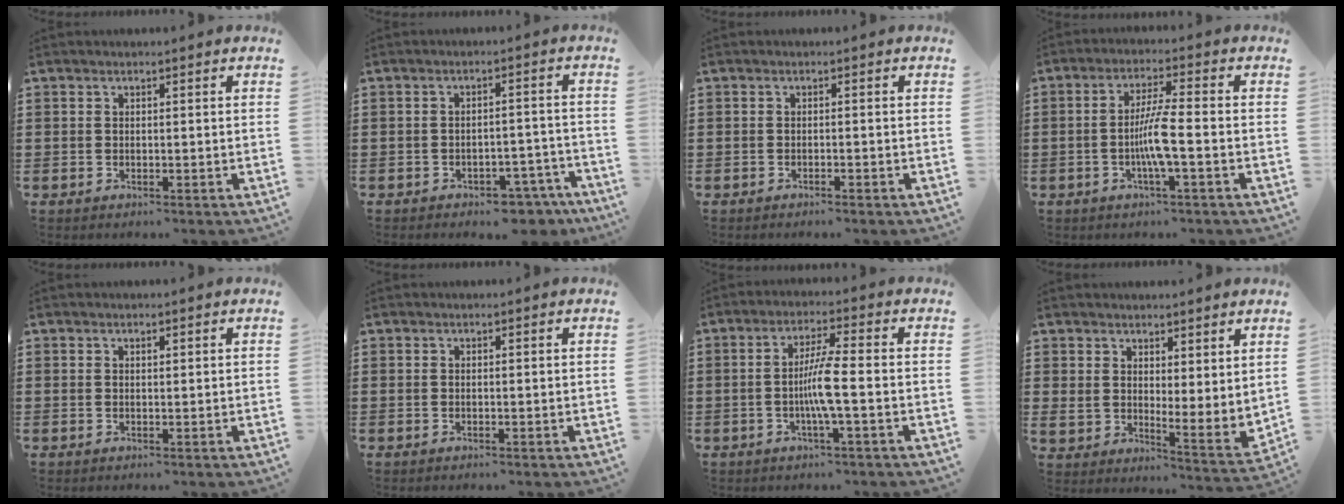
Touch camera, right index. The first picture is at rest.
{"total": 3.5, "force": [-3.3, 0.9, 1.0], "torque": [-0.017, 0.008, -0.065]}
{"total": 0.8, "force": [-0.6, 0.0, 0.4], "torque": [-0.008, -0.002, -0.013]}
{"total": 5.8, "force": [-1.5, 0.2, 5.6], "torque": [-0.113, -0.010, -0.035]}
{"total": 0.6, "force": [0.5, 0.2, 0.2], "torque": [-0.005, 0.002, 0.009]}
{"total": 0.0}
{"total": 5.7, "force": [-1.2, 0.0, 5.6], "torque": [-0.106, -0.008, -0.028]}
{"total": 3.9, "force": [3.8, 0.9, 0.0], "torque": [-0.022, -0.024, 0.070]}